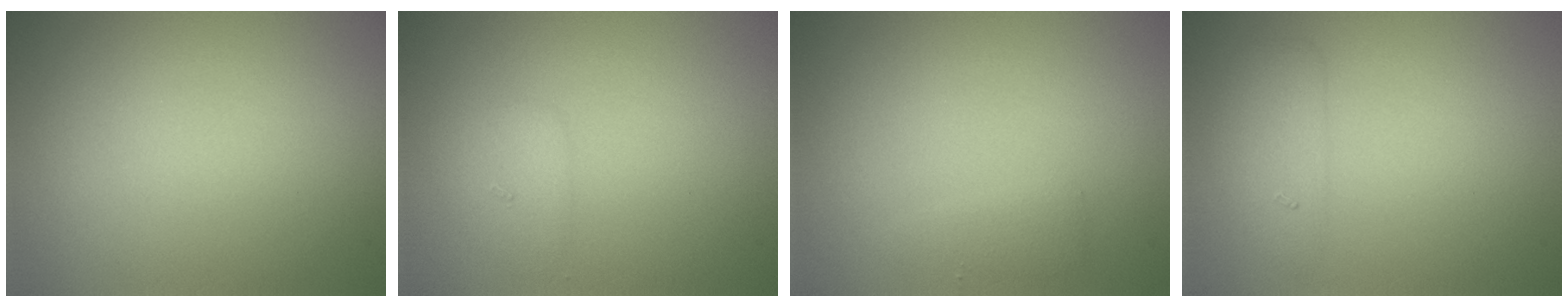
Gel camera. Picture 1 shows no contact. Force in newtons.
{"total": 1.4, "press": 1.4, "slide": 0.1}
{"total": 1.0, "press": 1.0, "slide": 0.1}
{"total": 1.8, "press": 1.8, "slide": 0.1}